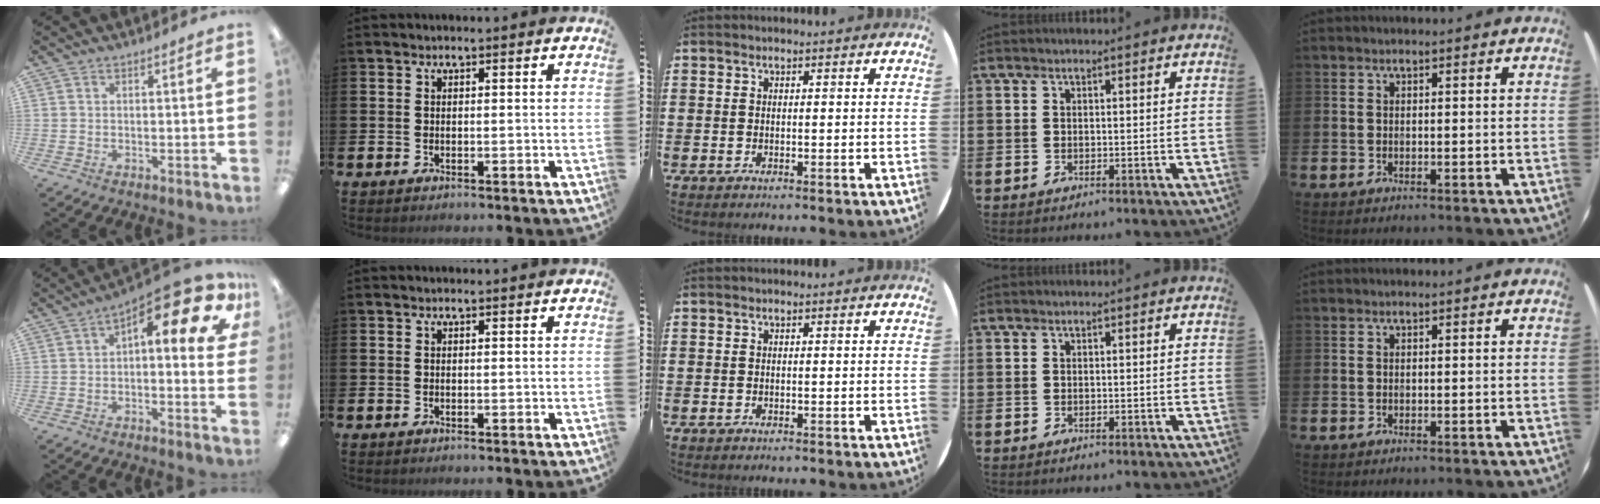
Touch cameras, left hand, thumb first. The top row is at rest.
{"thumb": {"total": 14.8, "force": [7.4, 5.2, 11.8], "torque": [-0.160, -0.052, 0.116]}}